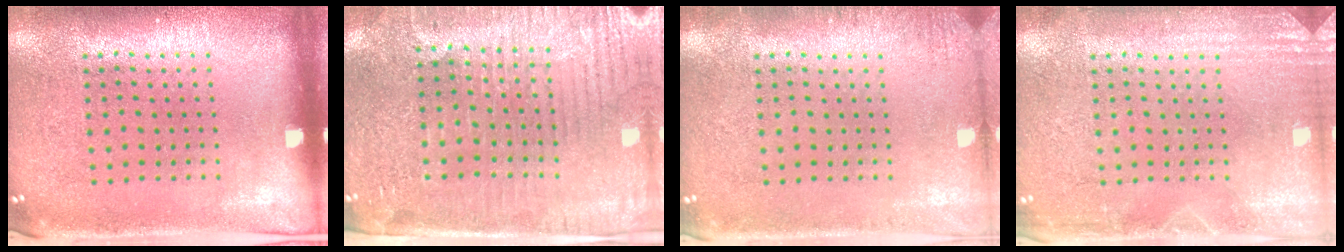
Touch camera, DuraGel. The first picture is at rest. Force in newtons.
{"total": 3.6, "press": 3.4, "slide": 1.2}
{"total": 1.4, "press": 1.4, "slide": 0.2}
{"total": 2.7, "press": 2.7, "slide": 0.3}